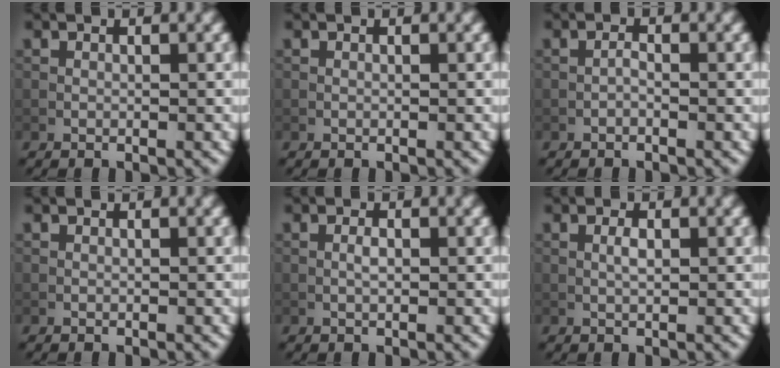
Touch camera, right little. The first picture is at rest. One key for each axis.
{"total": 0.0}
{"total": 0.7, "fx": -0.4, "fy": 0.2, "fz": 0.5, "tx": -0.010, "ty": 0.002, "tz": -0.009}
{"total": 0.0}
{"total": 0.8, "fx": -0.1, "fy": 0.2, "fz": 0.7, "tx": -0.015, "ty": 0.000, "tz": -0.004}
{"total": 1.0, "fx": 0.0, "fy": 0.3, "fz": 1.0, "tx": -0.021, "ty": 0.001, "tz": 0.000}